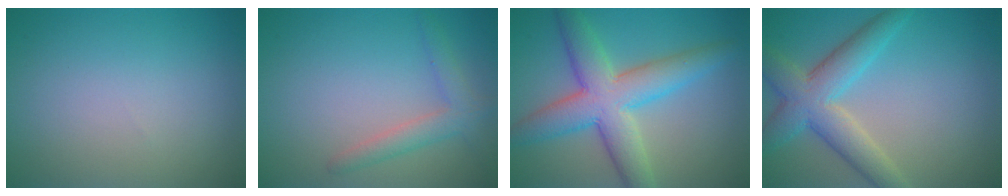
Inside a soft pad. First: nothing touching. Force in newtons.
{"total": 2.6, "press": 2.6, "slide": 0.0}
{"total": 7.6, "press": 7.6, "slide": 0.1}
{"total": 5.9, "press": 5.9, "slide": 0.3}